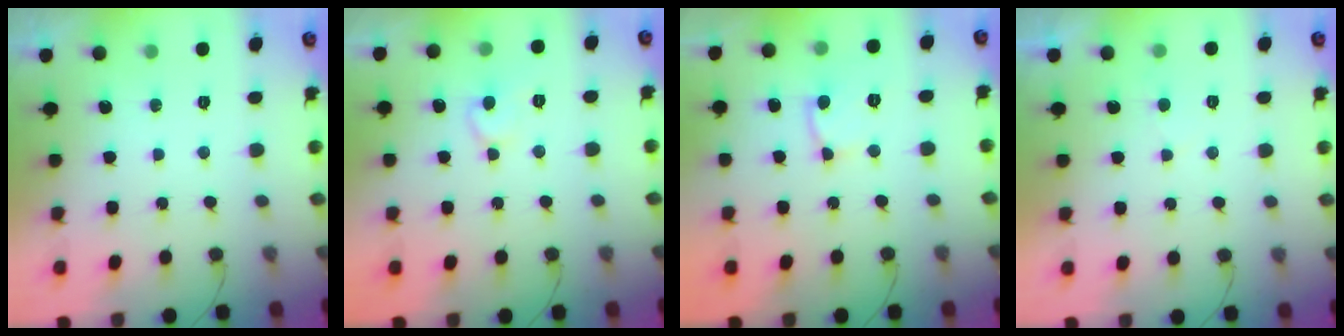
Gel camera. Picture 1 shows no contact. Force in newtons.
{"total": 6.7, "press": 6.7, "slide": 0.5}
{"total": 7.4, "press": 7.4, "slide": 0.9}
{"total": 2.1, "press": 2.1, "slide": 0.2}